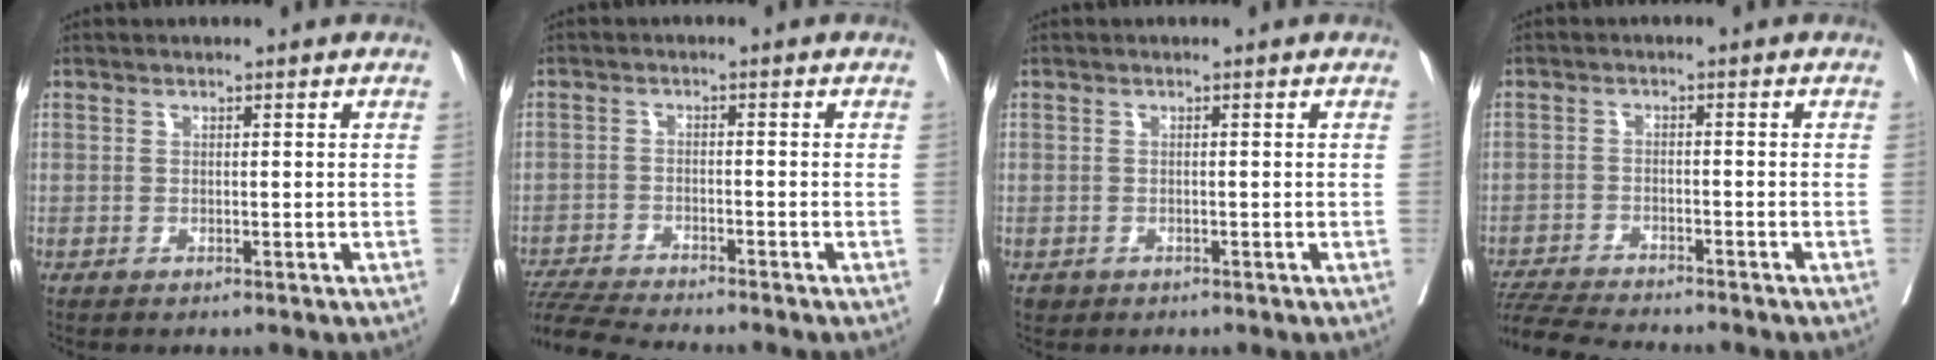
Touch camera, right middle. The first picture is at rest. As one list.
[{"total": 7.6, "force": [-7.3, -0.6, 2.2], "torque": [-0.036, -0.014, -0.126]}, {"total": 0.8, "force": [-0.4, 0.7, 0.1], "torque": [-0.005, 0.002, -0.003]}, {"total": 8.7, "force": [-8.2, 0.0, 2.8], "torque": [-0.046, -0.014, -0.138]}]